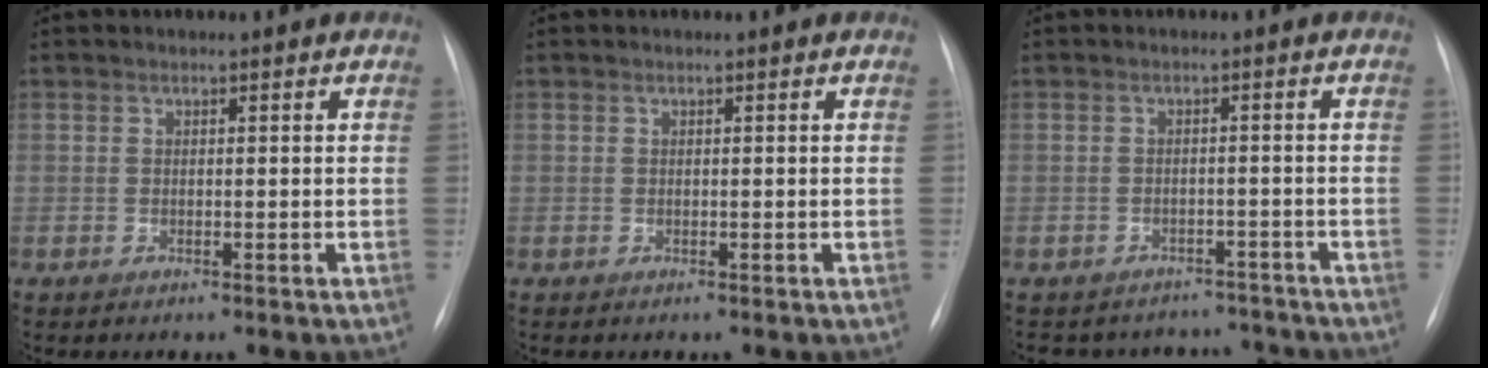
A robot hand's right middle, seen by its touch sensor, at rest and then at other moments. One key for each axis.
{"total": 0.0}
{"total": 8.8, "fx": -8.2, "fy": 3.1, "fz": 0.0, "tx": 0.001, "ty": 0.023, "tz": -0.095}